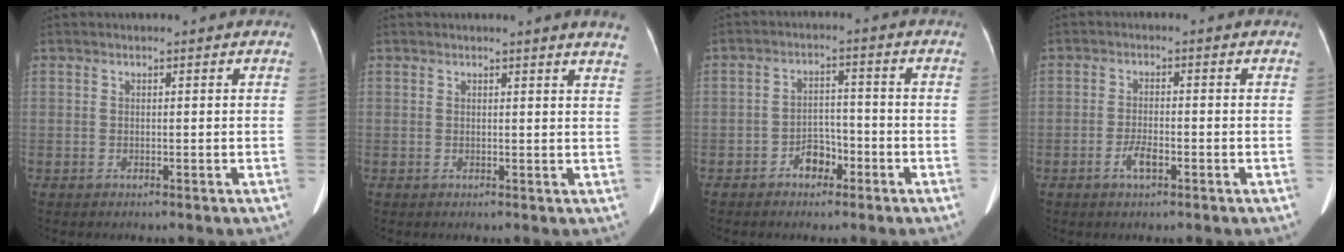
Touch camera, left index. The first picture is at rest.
{"total": 4.6, "force": [4.1, -0.5, 1.9], "torque": [-0.022, -0.016, 0.022]}
{"total": 4.0, "force": [-2.4, 2.4, 2.0], "torque": [-0.033, 0.012, -0.039]}
{"total": 2.8, "force": [-1.5, 0.8, 2.2], "torque": [-0.046, 0.000, -0.027]}